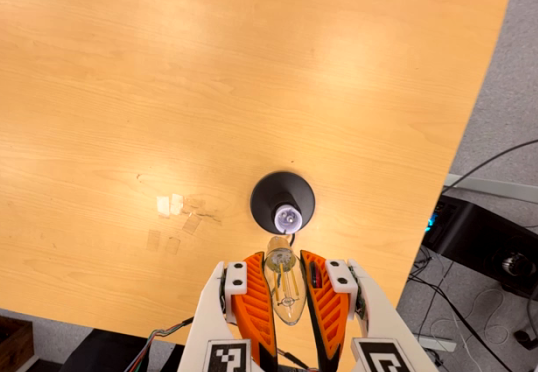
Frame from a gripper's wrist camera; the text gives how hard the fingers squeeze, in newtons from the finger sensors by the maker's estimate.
{"total": 23.3, "left": 25.4, "right": 21.3}